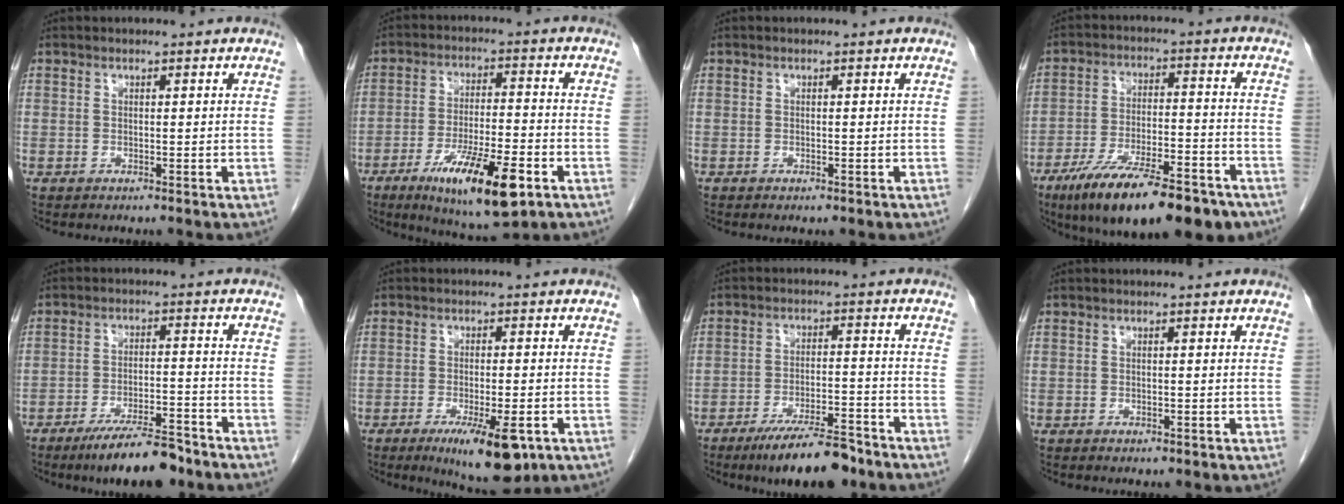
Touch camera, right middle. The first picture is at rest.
{"total": 14.2, "force": [-7.1, 2.7, 12.0], "torque": [-0.210, -0.021, -0.109]}
{"total": 0.6, "force": [-0.4, 0.2, 0.4], "torque": [-0.011, -0.002, -0.002]}
{"total": 19.4, "force": [-13.4, 5.1, 13.0], "torque": [-0.182, -0.011, -0.216]}
{"total": 10.1, "force": [-8.0, 1.7, 5.9], "torque": [-0.092, -0.013, -0.132]}
{"total": 10.2, "force": [-5.4, 2.4, 8.3], "torque": [-0.122, -0.018, -0.070]}
{"total": 10.9, "force": [-8.5, 2.1, 6.4], "torque": [-0.100, -0.012, -0.140]}
{"total": 0.9, "force": [-0.6, 0.4, 0.6], "torque": [-0.012, -0.002, -0.003]}